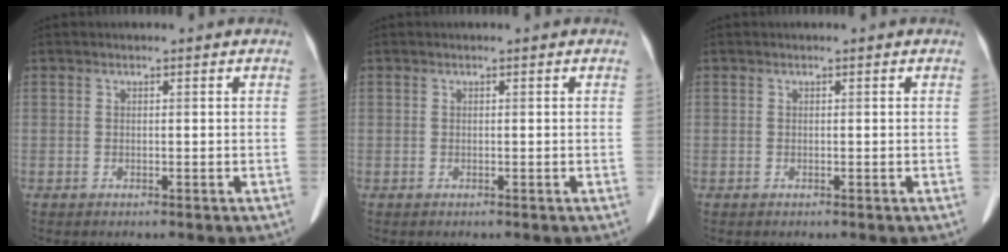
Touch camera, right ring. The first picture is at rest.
{"total": 0.0}
{"total": 0.0}